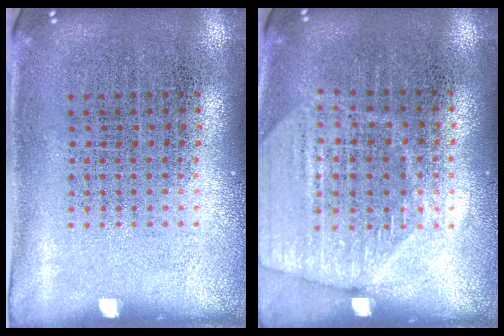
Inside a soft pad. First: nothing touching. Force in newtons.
{"total": 1.8, "press": 1.6, "slide": 0.7}